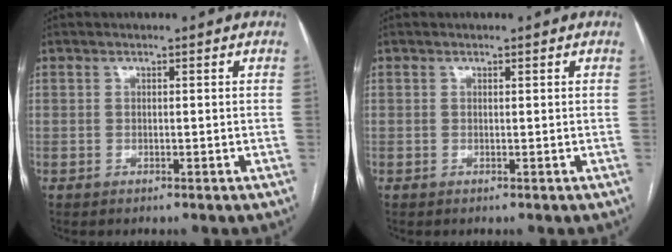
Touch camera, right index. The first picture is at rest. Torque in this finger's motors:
{"motor_torque": [0.13, 0.18, 0.04, 0.01]}